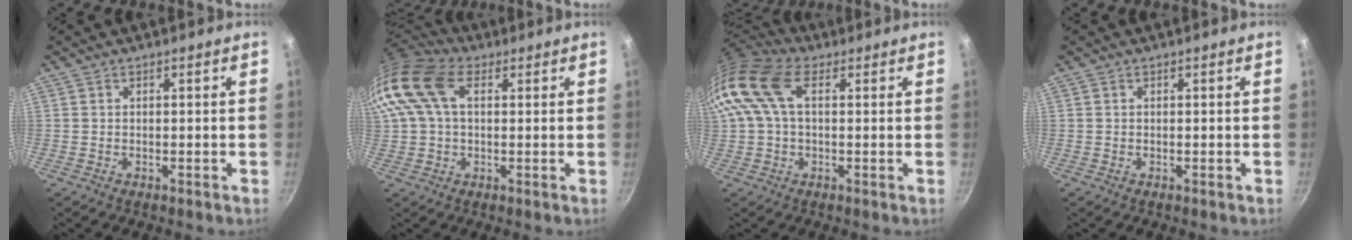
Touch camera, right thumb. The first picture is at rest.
{"total": 13.9, "force": [3.6, 8.9, 10.1], "torque": [-0.196, 0.025, 0.052]}
{"total": 12.4, "force": [3.0, 7.4, 9.5], "torque": [-0.182, 0.028, 0.043]}
{"total": 0.0}